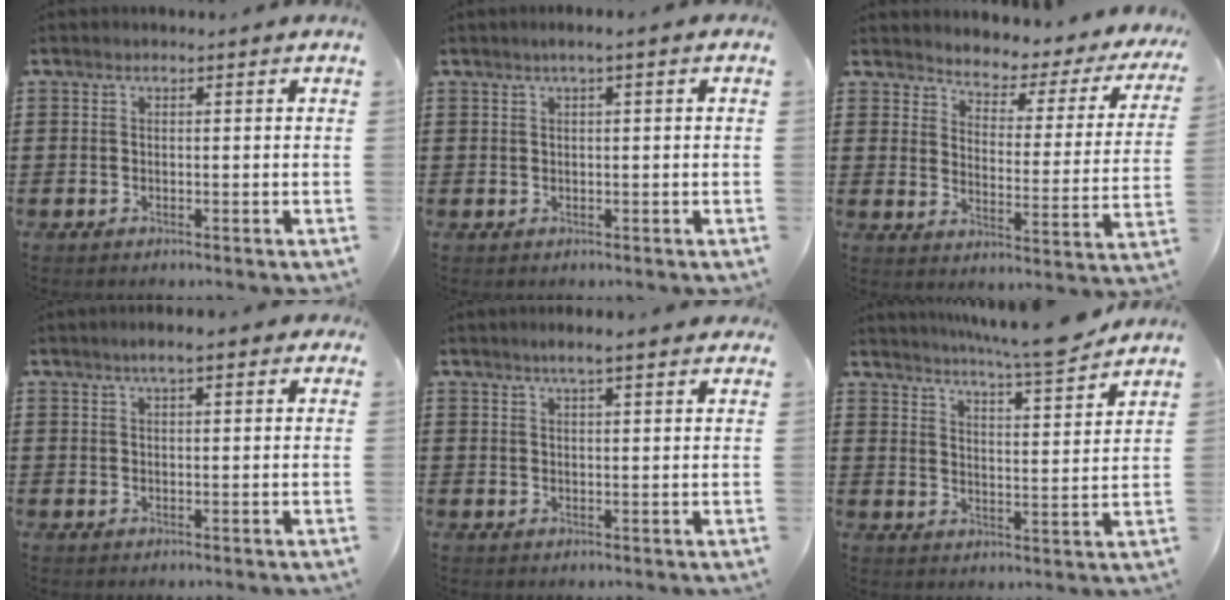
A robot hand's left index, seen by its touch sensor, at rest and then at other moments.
{"total": 1.3, "force": [0.2, -0.1, 1.3], "torque": [-0.022, -0.004, 0.003]}
{"total": 2.7, "force": [2.5, 0.9, 0.6], "torque": [-0.025, -0.030, 0.031]}
{"total": 3.1, "force": [1.7, 0.6, 2.5], "torque": [-0.052, 0.005, 0.029]}
{"total": 3.3, "force": [2.5, 0.2, 2.2], "torque": [-0.048, 0.002, 0.044]}
{"total": 7.2, "force": [6.7, -0.4, 2.7], "torque": [-0.051, -0.039, 0.111]}